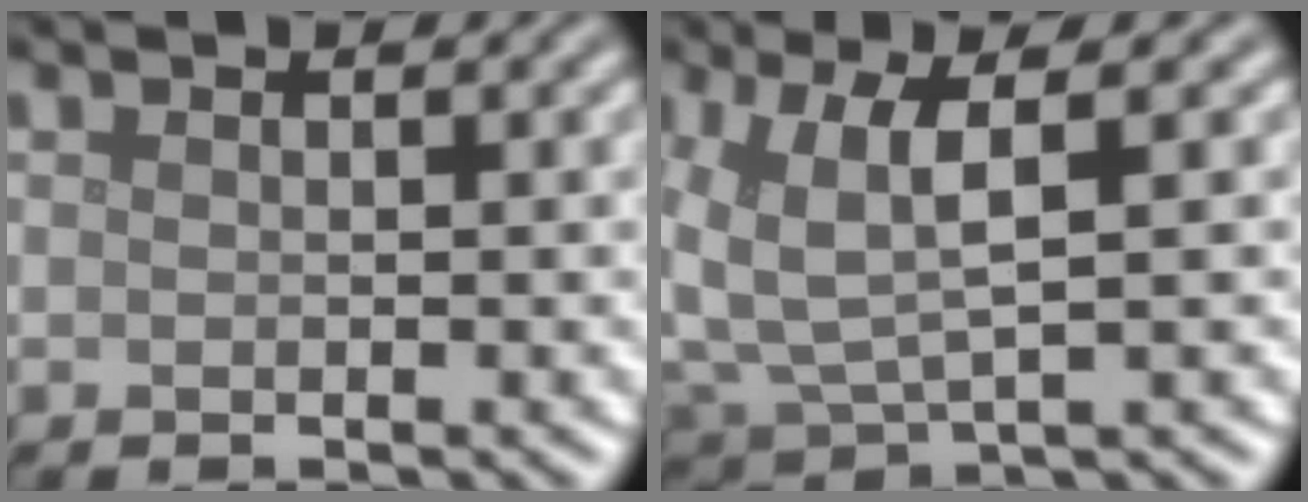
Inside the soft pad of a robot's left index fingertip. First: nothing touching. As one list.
[{"total": 5.8, "force": [1.6, 2.4, 5.1], "torque": [-0.130, -0.001, 0.039]}]